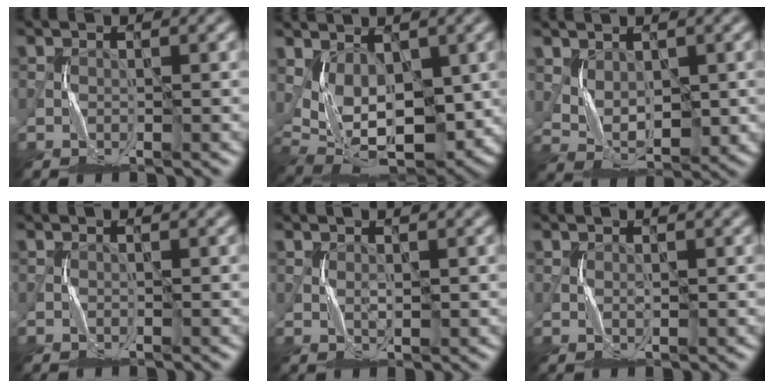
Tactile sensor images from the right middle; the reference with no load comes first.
{"total": 7.3, "force": [0.8, 3.9, 6.1], "torque": [-0.116, -0.007, 0.020]}
{"total": 3.9, "force": [0.7, 2.4, 2.9], "torque": [-0.057, -0.010, 0.023]}
{"total": 0.0}
{"total": 1.0, "force": [0.3, 0.5, 0.8], "torque": [-0.017, -0.001, 0.009]}
{"total": 0.7, "force": [0.3, 0.3, 0.5], "torque": [-0.011, 0.000, 0.006]}